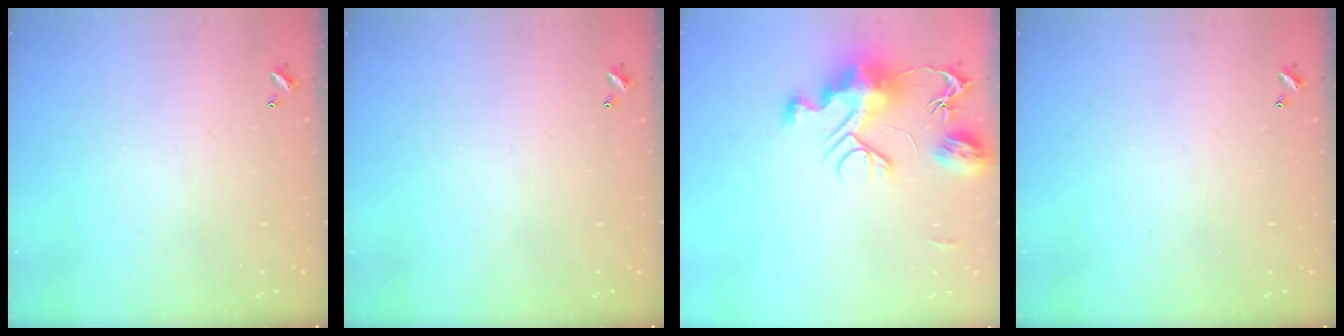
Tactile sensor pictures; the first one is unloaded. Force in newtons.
{"total": 0.0}
{"total": 13.2, "press": 13.2, "slide": 1.1}
{"total": 0.0}